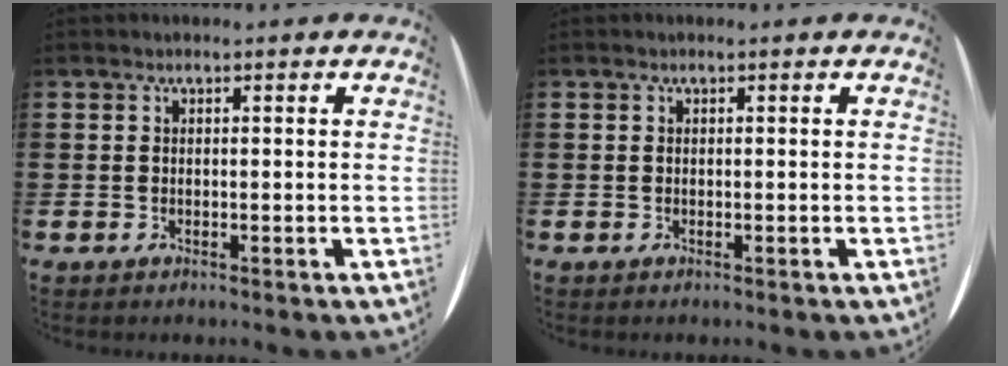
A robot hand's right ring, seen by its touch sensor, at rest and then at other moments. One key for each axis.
{"total": 0.0}